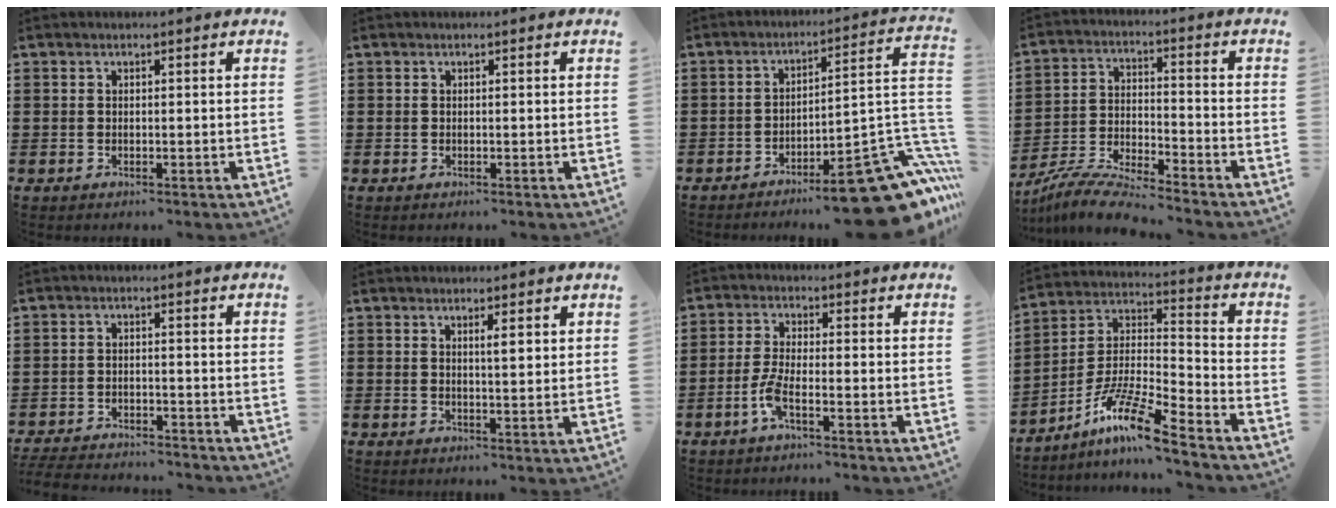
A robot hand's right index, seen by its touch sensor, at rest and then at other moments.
{"total": 0.0}
{"total": 15.5, "force": [-10.5, 3.8, 10.8], "torque": [-0.108, 0.038, -0.170]}
{"total": 7.4, "force": [-7.2, 0.0, 1.8], "torque": [-0.048, 0.002, -0.144]}
{"total": 3.7, "force": [-3.6, 0.1, 0.4], "torque": [-0.016, -0.004, -0.078]}
{"total": 2.5, "force": [1.2, 0.3, 2.2], "torque": [-0.036, -0.003, 0.018]}
{"total": 4.2, "force": [-2.2, 0.7, 3.5], "torque": [-0.096, -0.013, -0.050]}
{"total": 11.6, "force": [-9.1, 0.9, 7.1], "torque": [-0.154, 0.003, -0.185]}